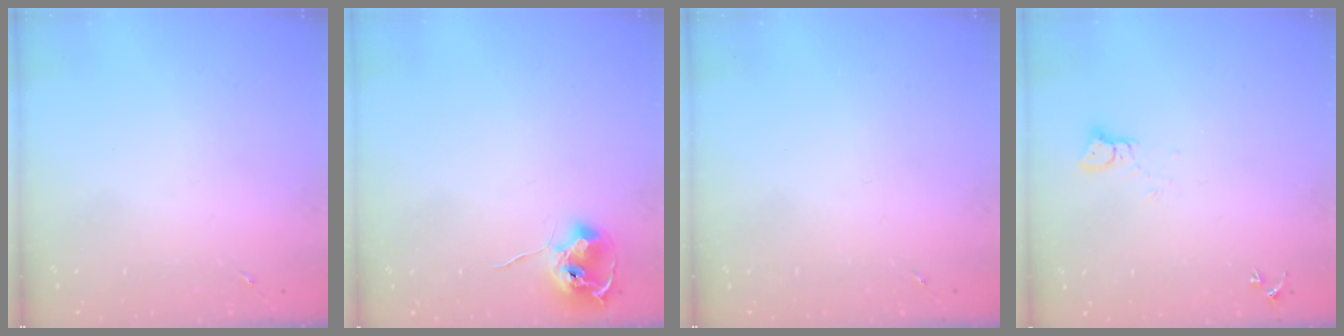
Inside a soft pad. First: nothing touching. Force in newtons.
{"total": 9.1, "press": 9.1, "slide": 0.6}
{"total": 0.0}
{"total": 3.3, "press": 3.3, "slide": 0.3}